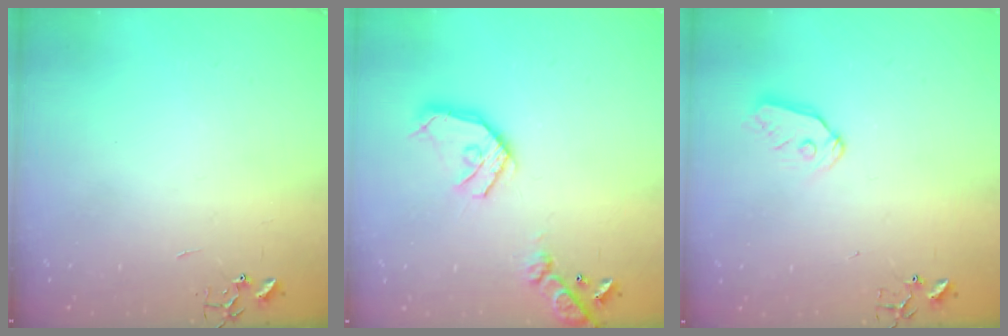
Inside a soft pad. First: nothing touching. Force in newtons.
{"total": 16.6, "press": 16.4, "slide": 2.5}
{"total": 7.7, "press": 7.7, "slide": 0.4}